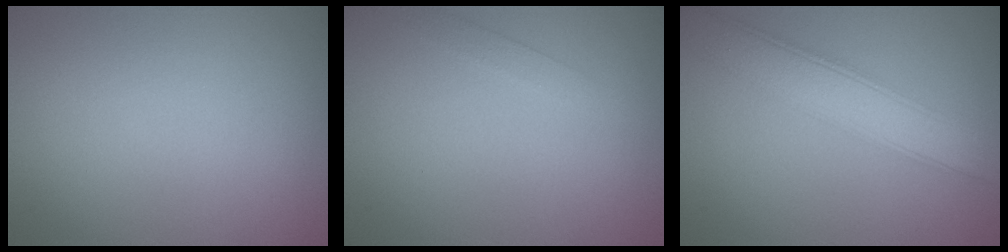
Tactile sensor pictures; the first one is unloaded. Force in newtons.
{"total": 1.4, "press": 1.4, "slide": 0.1}
{"total": 5.1, "press": 5.1, "slide": 0.1}